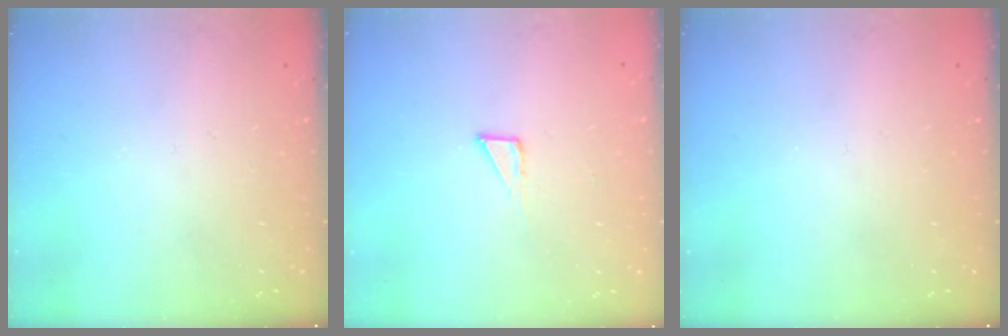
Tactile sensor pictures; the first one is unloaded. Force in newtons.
{"total": 2.7, "press": 2.7, "slide": 0.2}
{"total": 0.0}